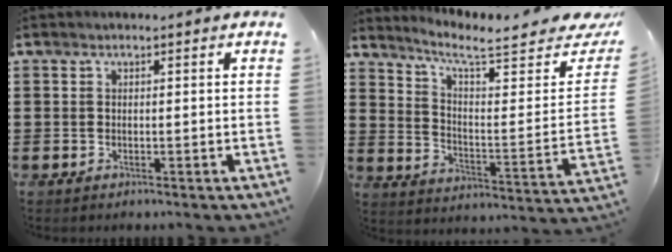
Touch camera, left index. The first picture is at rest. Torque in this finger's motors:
{"motor_torque": [1.11, -1.03, 0.15, 0.10]}